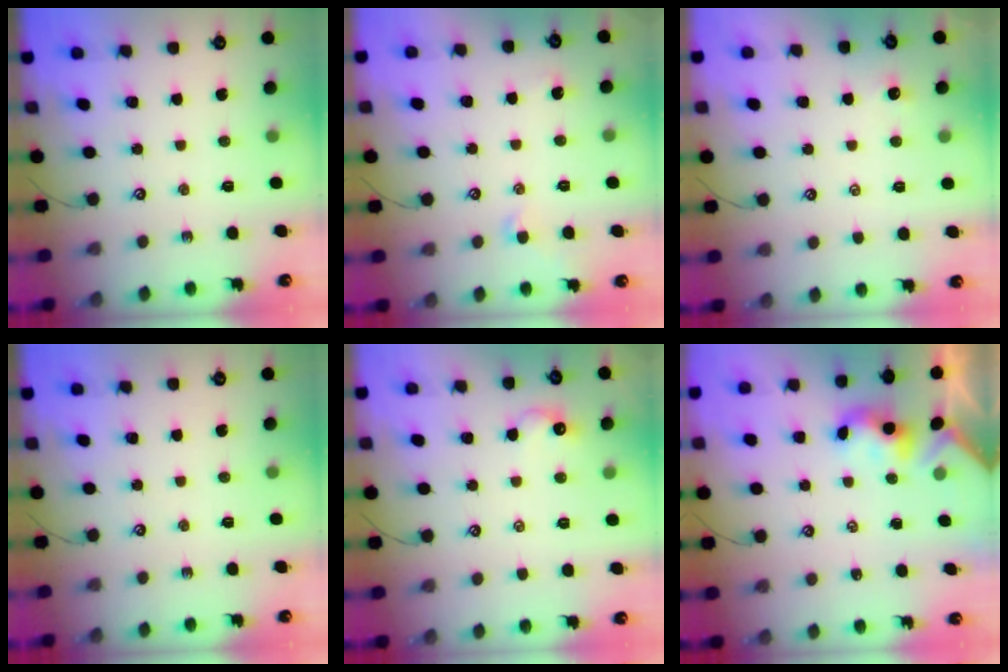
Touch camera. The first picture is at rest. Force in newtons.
{"total": 1.0, "press": 0.9, "slide": 0.6}
{"total": 2.1, "press": 2.1, "slide": 0.3}
{"total": 0.0}
{"total": 1.1, "press": 0.9, "slide": 0.5}
{"total": 2.3, "press": 2.3, "slide": 0.3}